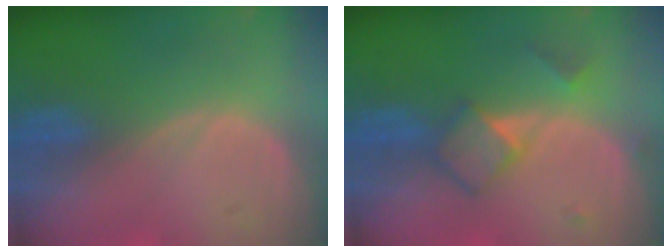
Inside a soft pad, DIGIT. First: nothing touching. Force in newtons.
{"total": 4.9, "press": 4.7, "slide": 1.4}